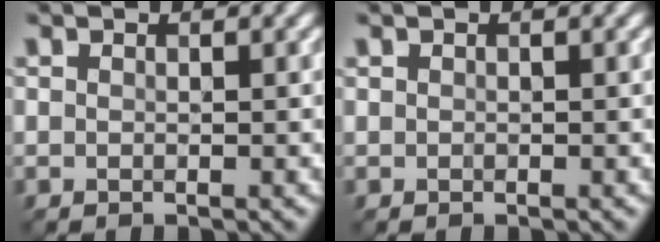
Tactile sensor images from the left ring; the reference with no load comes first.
{"total": 0.0}